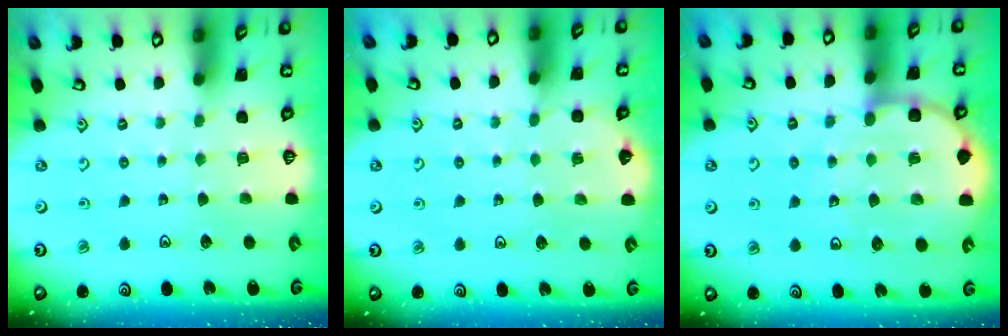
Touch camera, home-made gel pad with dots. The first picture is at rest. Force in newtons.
{"total": 2.1, "press": 2.1, "slide": 0.2}
{"total": 9.0, "press": 8.7, "slide": 2.1}